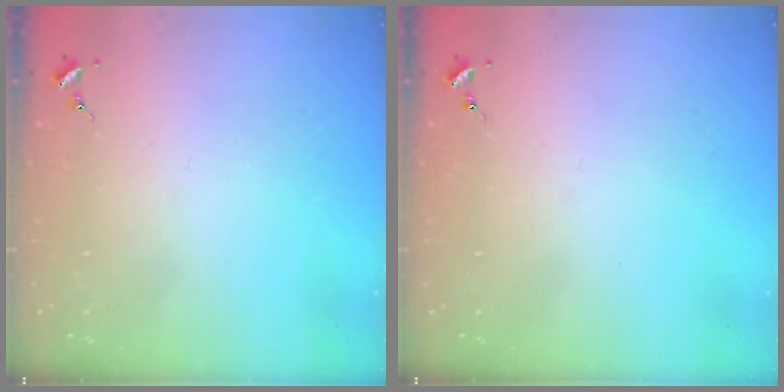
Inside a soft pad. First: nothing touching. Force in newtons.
{"total": 0.0}